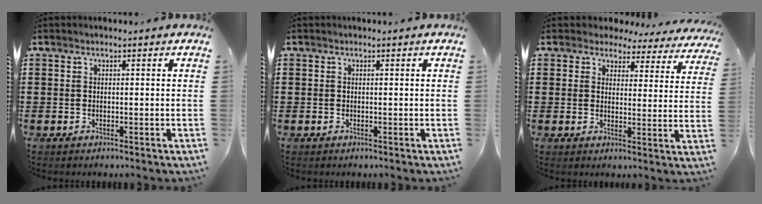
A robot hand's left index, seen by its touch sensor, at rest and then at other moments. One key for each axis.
{"total": 0.0}
{"total": 3.6, "fx": 3.3, "fy": 1.2, "fz": 0.6, "tx": -0.025, "ty": -0.021, "tz": 0.055}